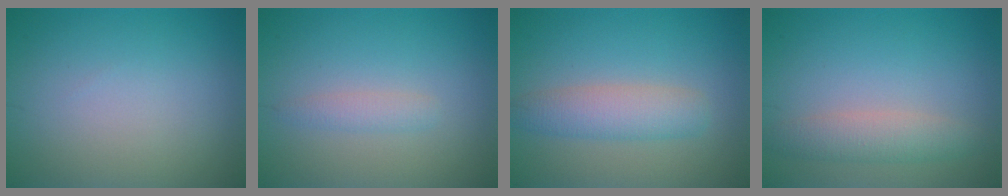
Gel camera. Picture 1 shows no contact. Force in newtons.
{"total": 1.4, "press": 1.4, "slide": 0.1}
{"total": 3.5, "press": 3.5, "slide": 0.2}
{"total": 2.8, "press": 2.8, "slide": 0.0}